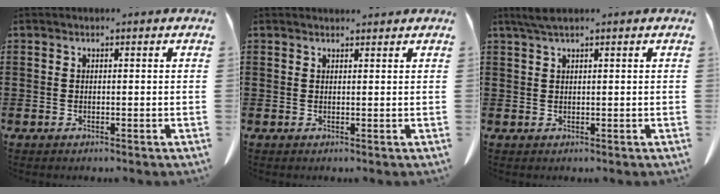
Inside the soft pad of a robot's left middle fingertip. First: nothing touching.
{"total": 1.5, "force": [1.4, 0.2, 0.1], "torque": [-0.005, 0.001, 0.027]}
{"total": 1.8, "force": [1.3, 0.1, 1.3], "torque": [-0.027, 0.000, 0.024]}